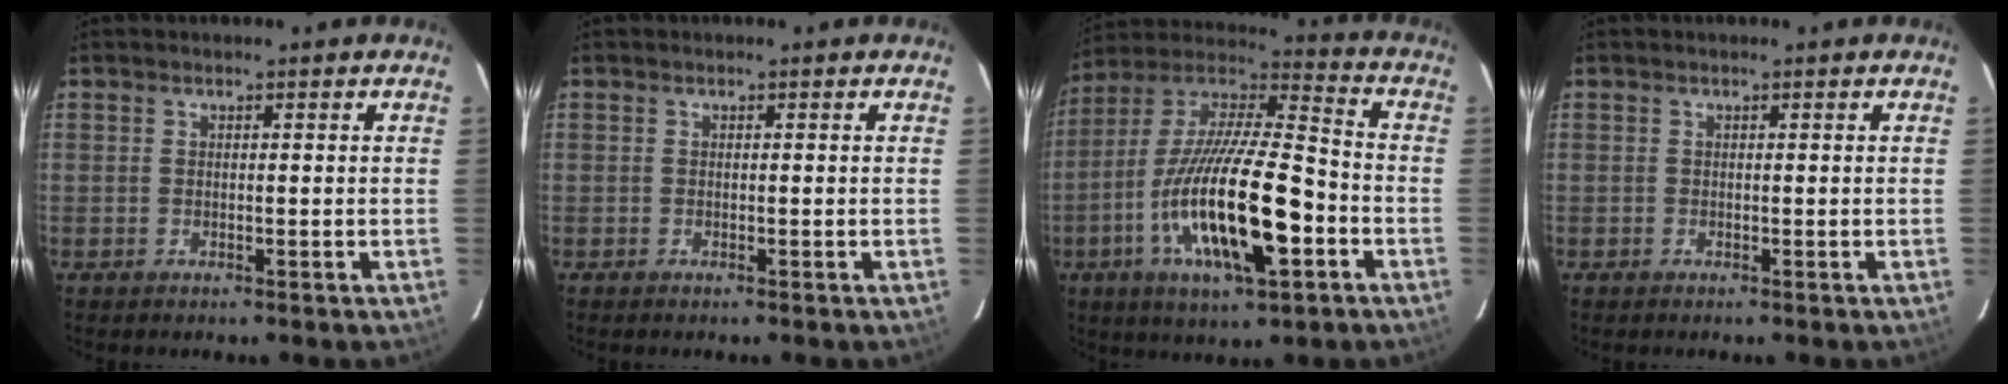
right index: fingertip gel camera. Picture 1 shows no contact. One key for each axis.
{"total": 0.0}
{"total": 23.0, "fx": -7.9, "fy": 6.1, "fz": 20.7, "tx": -0.387, "ty": -0.025, "tz": -0.142}
{"total": 0.0}